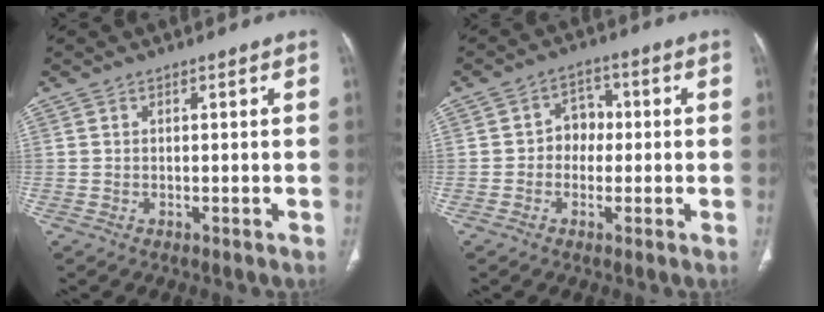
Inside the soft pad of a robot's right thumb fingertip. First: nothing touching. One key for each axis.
{"total": 5.0, "fx": -0.3, "fy": 4.2, "fz": 2.6, "tx": -0.009, "ty": 0.018, "tz": -0.016}